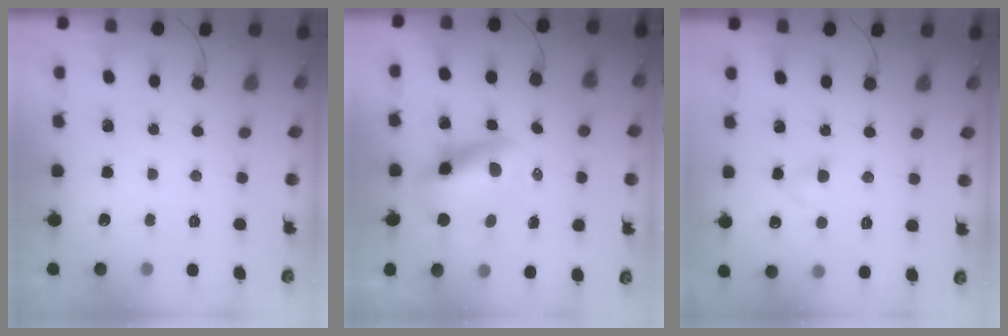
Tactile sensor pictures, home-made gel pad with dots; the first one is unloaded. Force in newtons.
{"total": 7.7, "press": 7.3, "slide": 2.2}
{"total": 2.5, "press": 2.3, "slide": 1.0}